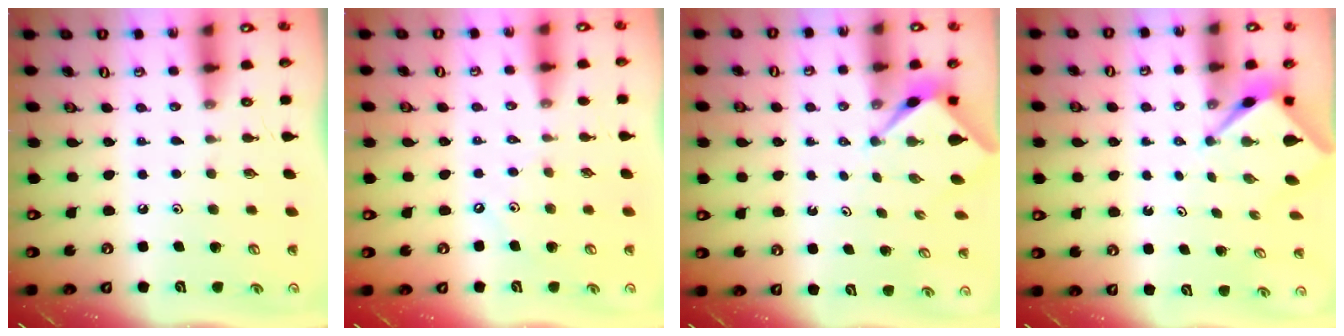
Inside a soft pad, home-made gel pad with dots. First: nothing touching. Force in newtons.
{"total": 2.1, "press": 2.0, "slide": 0.3}
{"total": 2.4, "press": 2.4, "slide": 0.3}
{"total": 2.5, "press": 2.5, "slide": 0.1}